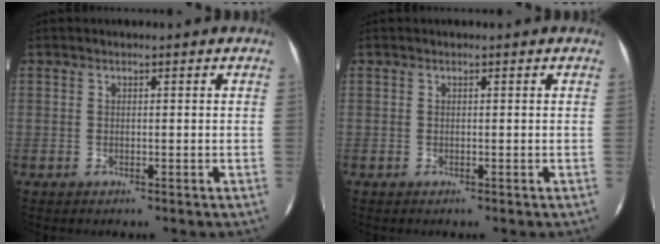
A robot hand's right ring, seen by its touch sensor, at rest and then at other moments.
{"total": 0.0}